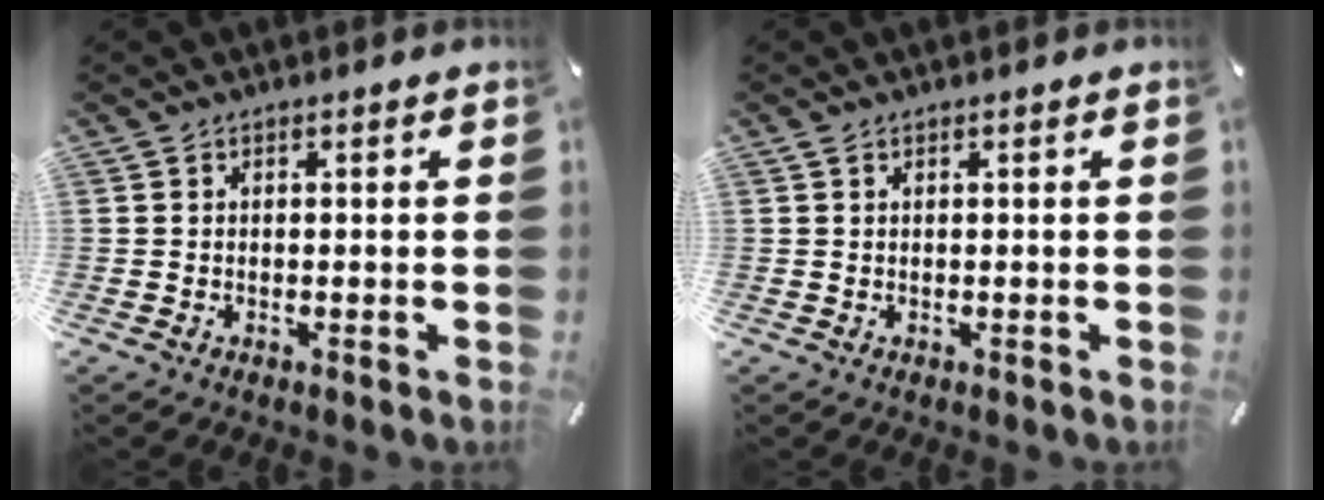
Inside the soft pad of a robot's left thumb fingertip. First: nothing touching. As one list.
[{"total": 0.5, "force": [0.2, 0.2, 0.5], "torque": [-0.009, 0.002, 0.003]}]